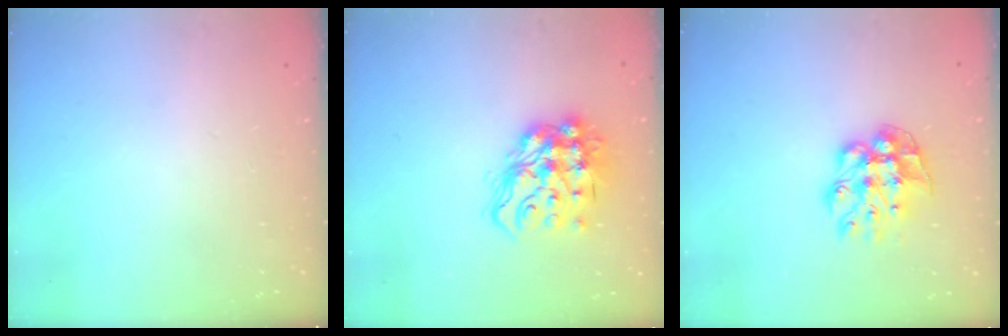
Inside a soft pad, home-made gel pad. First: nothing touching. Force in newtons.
{"total": 17.0, "press": 16.9, "slide": 1.6}
{"total": 10.6, "press": 10.6, "slide": 0.9}